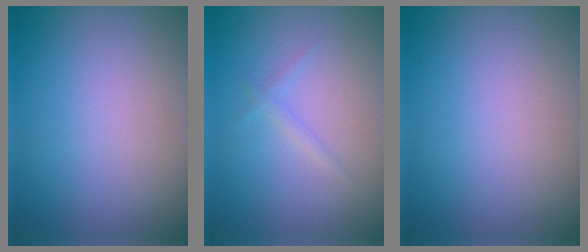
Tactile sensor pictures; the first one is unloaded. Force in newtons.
{"total": 0.8, "press": 0.8, "slide": 0.1}
{"total": 0.0}